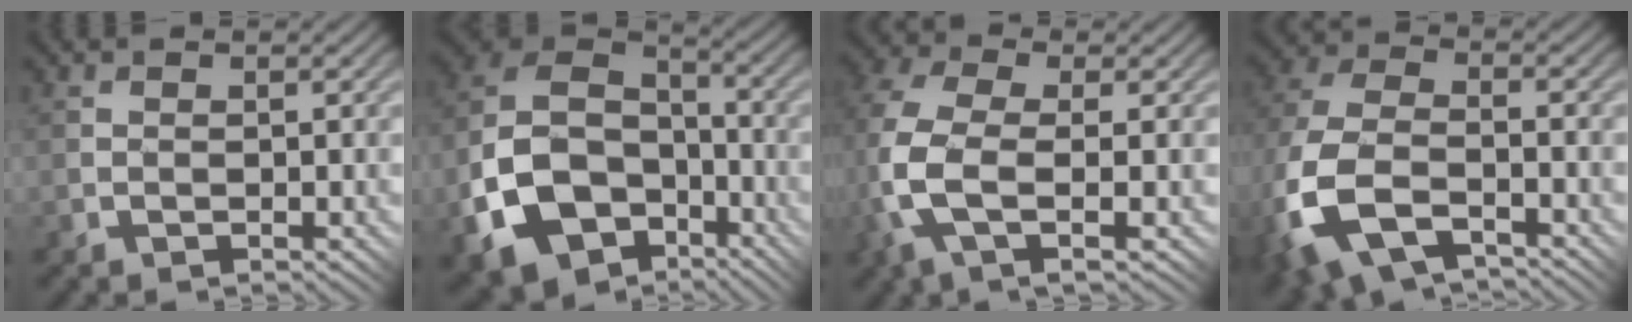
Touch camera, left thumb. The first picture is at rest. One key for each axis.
{"total": 14.7, "fx": -6.6, "fy": 10.4, "fz": 8.0, "tx": -0.199, "ty": -0.037, "tz": -0.121}
{"total": 9.7, "fx": -1.7, "fy": 5.1, "fz": 8.1, "tx": -0.243, "ty": -0.002, "tz": -0.042}
{"total": 13.1, "fx": -5.8, "fy": 7.6, "fz": 8.9, "tx": -0.261, "ty": -0.036, "tz": -0.111}